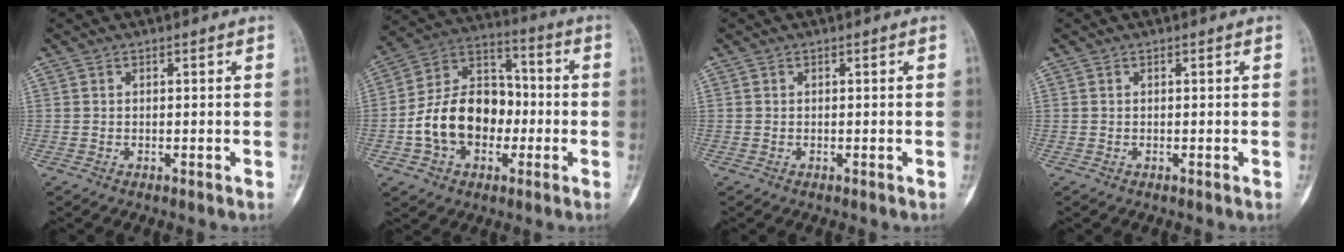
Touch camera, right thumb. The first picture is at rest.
{"total": 16.7, "force": [-3.2, 12.0, 11.1], "torque": [-0.160, 0.044, -0.061]}
{"total": 0.0}
{"total": 0.0}